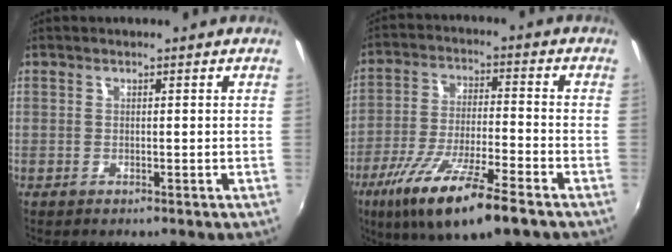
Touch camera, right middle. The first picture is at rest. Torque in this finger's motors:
{"motor_torque": [1.21, -0.93, 0.94, 0.21]}